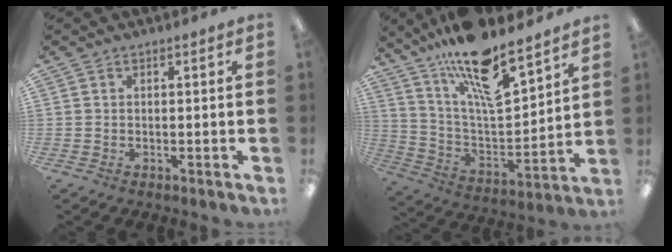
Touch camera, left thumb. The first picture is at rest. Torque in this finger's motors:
{"motor_torque": [2.08, 0.58, 2.09, -0.66, 0.51]}